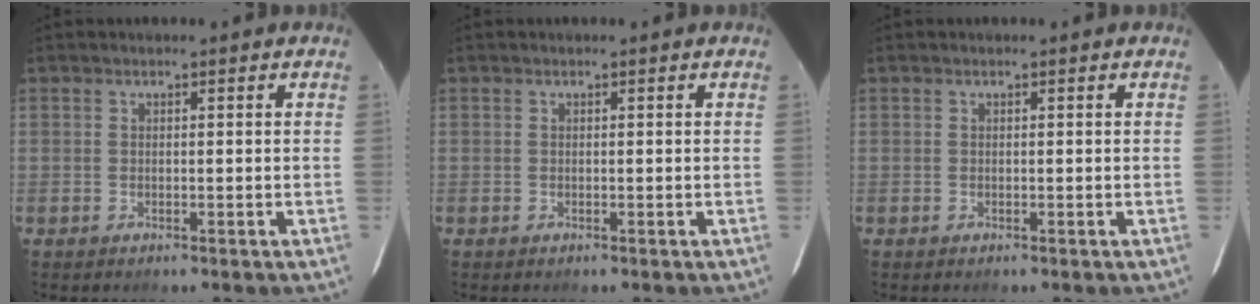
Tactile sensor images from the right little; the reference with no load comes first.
{"total": 0.0}
{"total": 0.0}